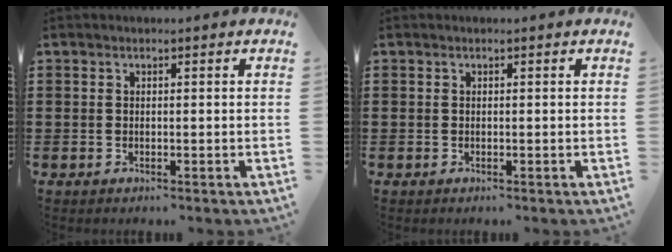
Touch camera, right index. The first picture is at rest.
{"total": 0.0}